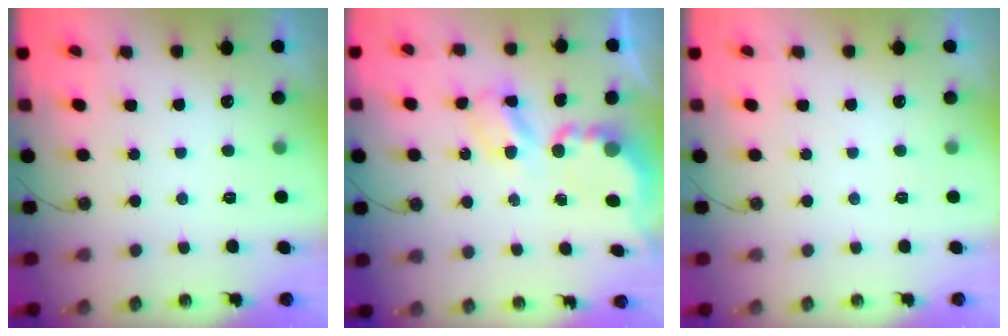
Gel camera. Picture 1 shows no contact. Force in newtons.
{"total": 6.0, "press": 6.0, "slide": 0.4}
{"total": 0.0}